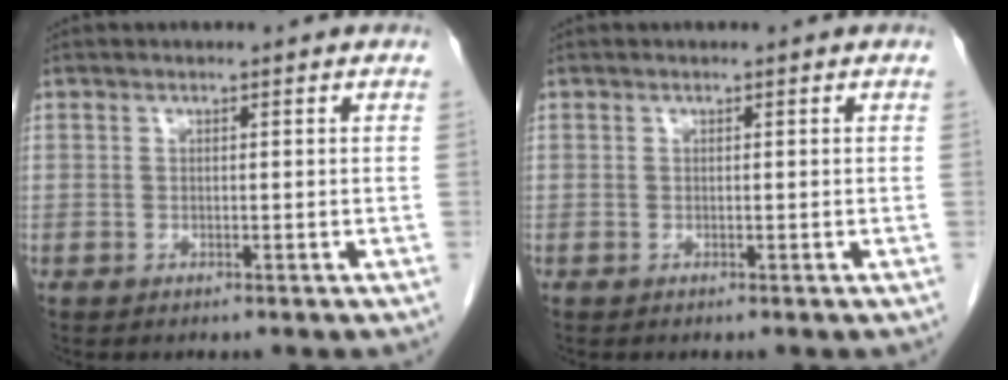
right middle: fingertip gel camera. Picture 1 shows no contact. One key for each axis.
{"total": 0.0}